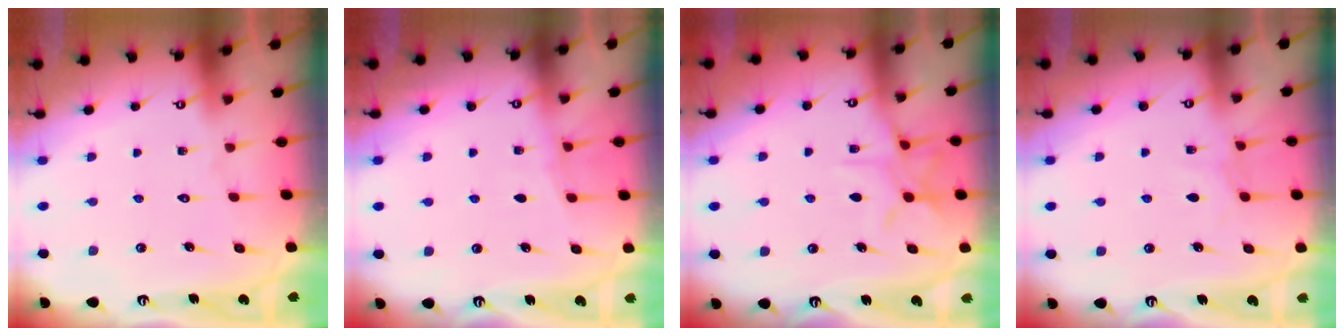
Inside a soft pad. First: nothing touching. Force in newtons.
{"total": 4.2, "press": 4.2, "slide": 0.6}
{"total": 9.0, "press": 8.9, "slide": 0.7}
{"total": 4.3, "press": 4.3, "slide": 0.5}